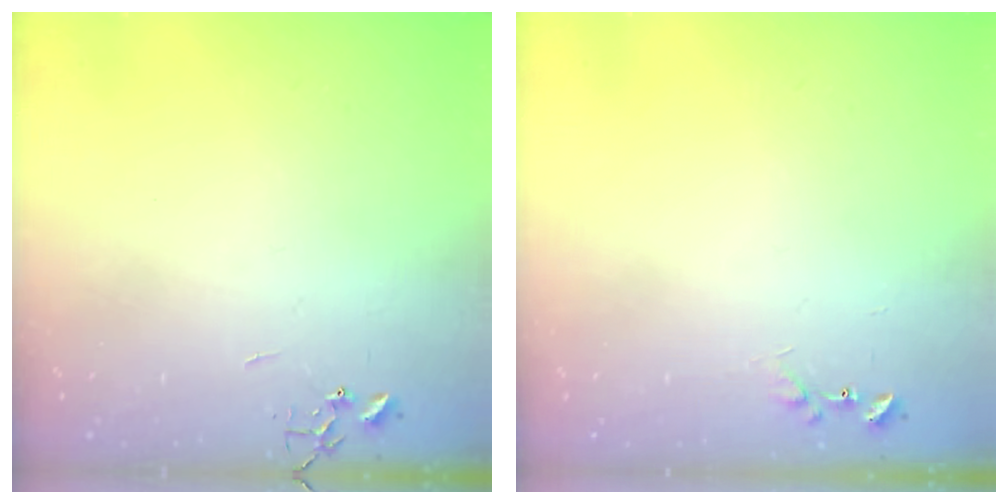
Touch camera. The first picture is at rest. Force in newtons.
{"total": 7.1, "press": 7.0, "slide": 0.5}